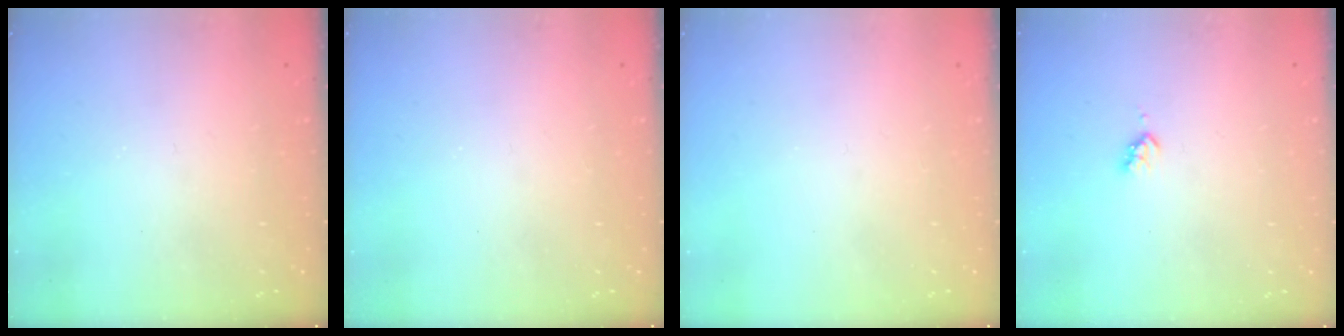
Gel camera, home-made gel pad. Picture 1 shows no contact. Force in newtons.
{"total": 0.0}
{"total": 0.0}
{"total": 3.1, "press": 3.0, "slide": 0.5}